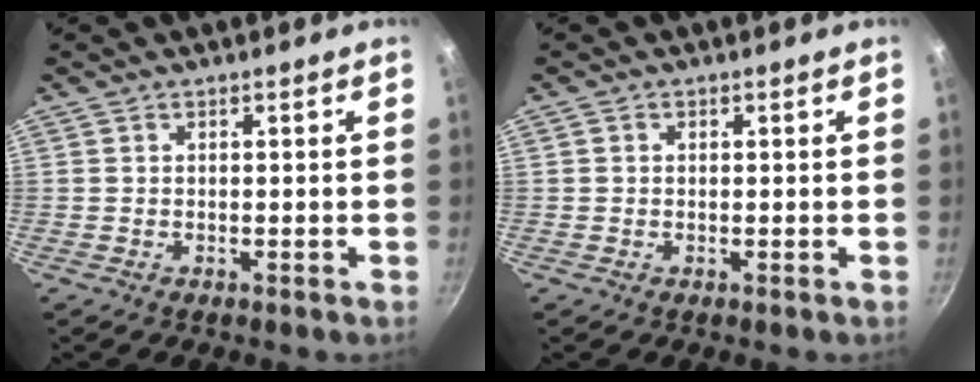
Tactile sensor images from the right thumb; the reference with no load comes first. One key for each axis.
{"total": 0.6, "fx": 0.1, "fy": 0.5, "fz": 0.2, "tx": -0.002, "ty": 0.003, "tz": 0.001}